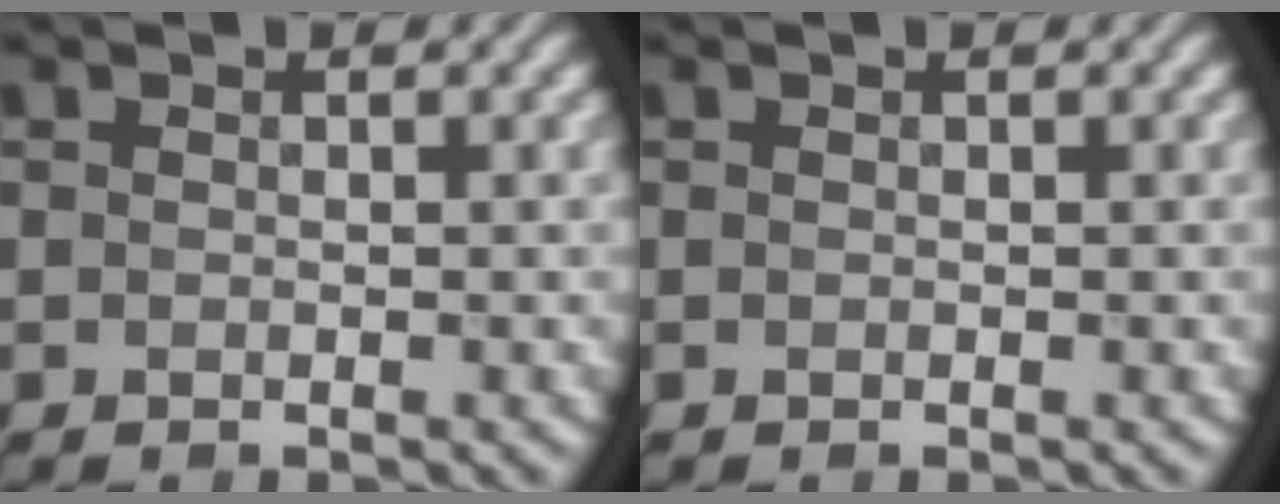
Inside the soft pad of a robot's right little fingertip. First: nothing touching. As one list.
[{"total": 0.0}]